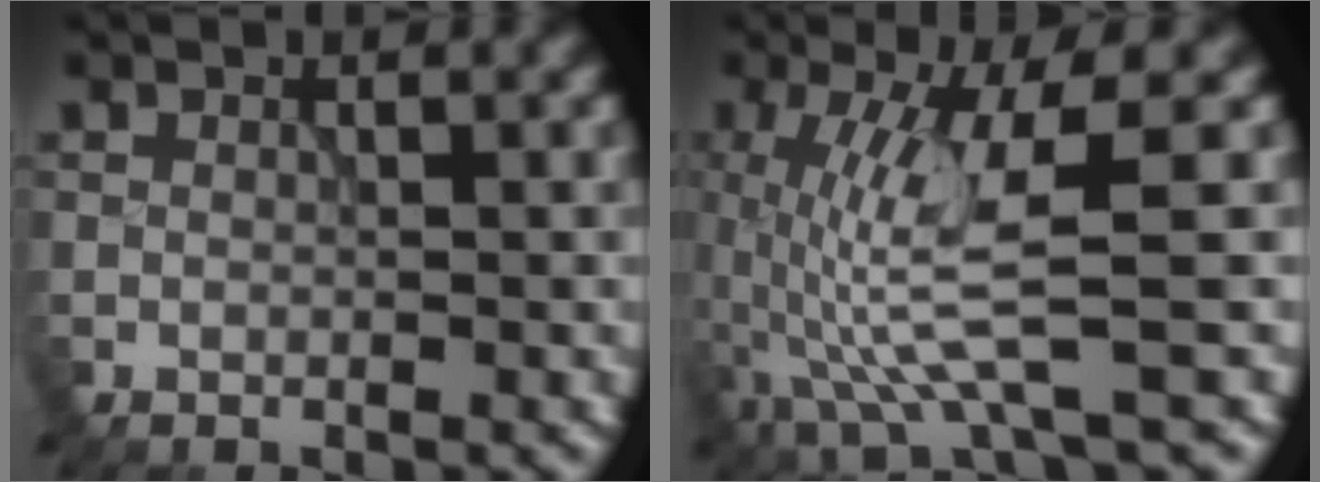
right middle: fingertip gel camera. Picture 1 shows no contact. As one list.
[{"total": 6.7, "force": [-1.0, 1.0, 6.5], "torque": [-0.138, -0.001, -0.018]}]